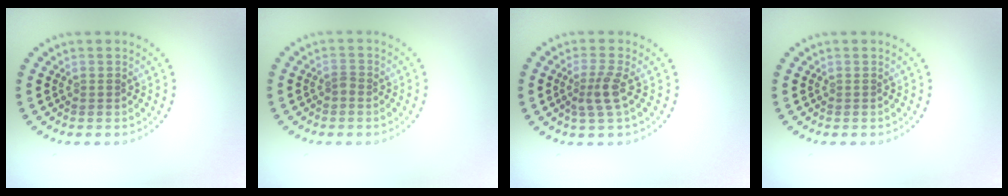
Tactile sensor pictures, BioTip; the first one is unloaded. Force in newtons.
{"total": 0.8, "press": 0.6, "slide": 0.5}
{"total": 2.4, "press": 1.8, "slide": 1.6}
{"total": 0.0}